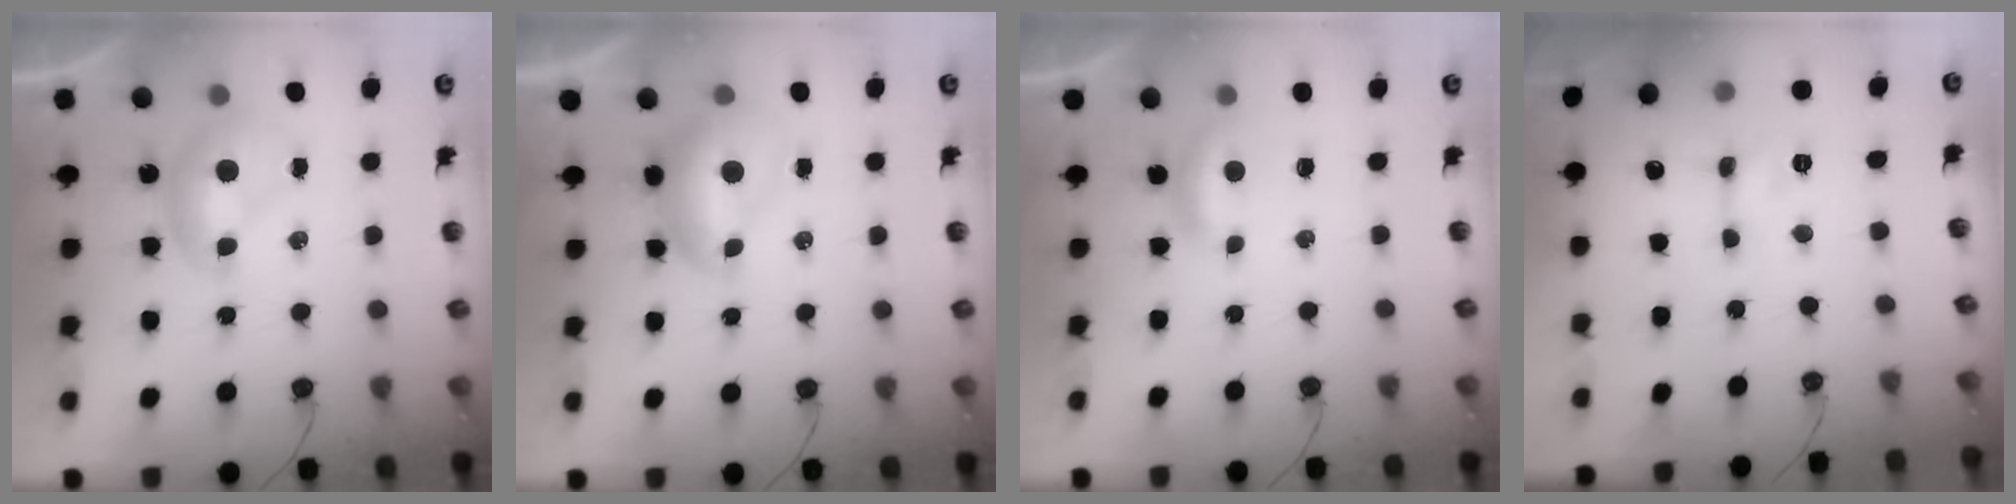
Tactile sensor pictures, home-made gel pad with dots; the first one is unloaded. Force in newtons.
{"total": 1.1, "press": 1.0, "slide": 0.4}
{"total": 1.5, "press": 1.4, "slide": 0.4}
{"total": 1.9, "press": 1.9, "slide": 0.4}